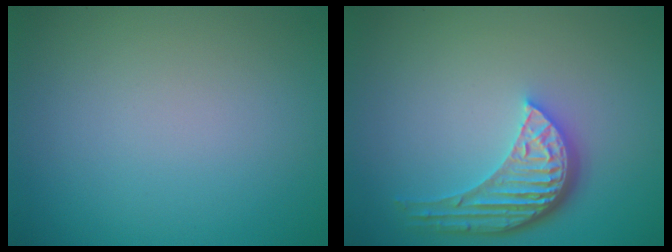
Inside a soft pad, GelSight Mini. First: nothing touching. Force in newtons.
{"total": 5.2, "press": 3.8, "slide": 3.5}